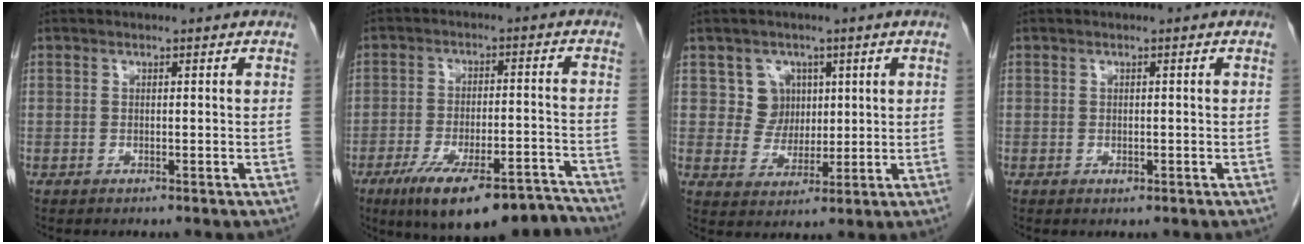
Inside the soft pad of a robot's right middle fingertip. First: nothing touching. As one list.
[{"total": 16.0, "force": [-12.9, 3.5, 8.9], "torque": [-0.113, 0.019, -0.195]}, {"total": 4.9, "force": [1.7, 4.5, 0.5], "torque": [-0.007, 0.009, 0.035]}, {"total": 0.6, "force": [-0.3, 0.4, 0.4], "torque": [-0.007, 0.000, -0.003]}]